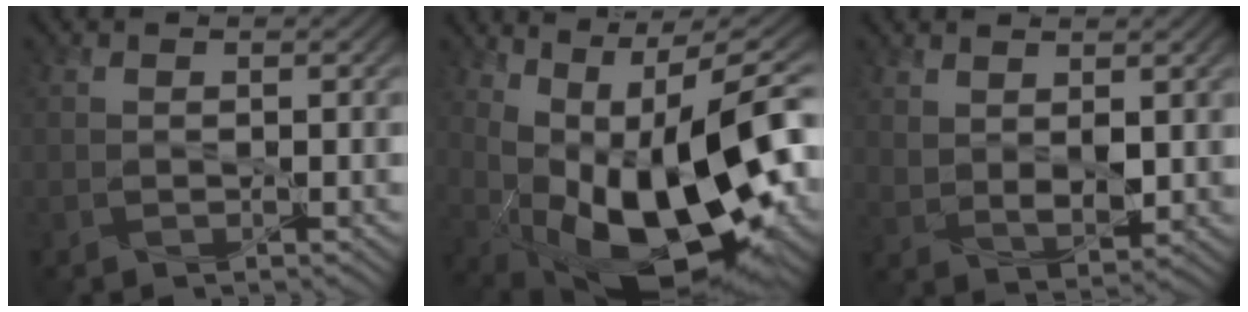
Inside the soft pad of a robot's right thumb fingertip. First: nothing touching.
{"total": 18.3, "force": [-0.6, 8.3, 16.3], "torque": [-0.225, -0.014, 0.009]}
{"total": 4.7, "force": [1.9, 2.6, 3.4], "torque": [-0.078, -0.007, 0.042]}